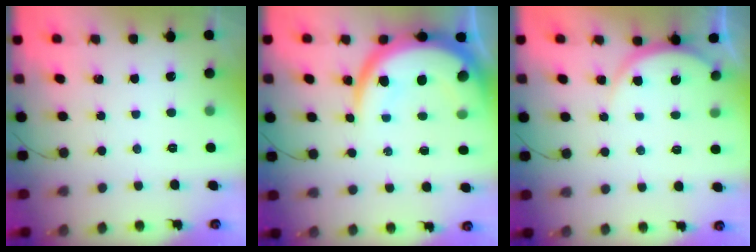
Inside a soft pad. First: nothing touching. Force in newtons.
{"total": 15.0, "press": 14.9, "slide": 1.3}
{"total": 4.7, "press": 4.7, "slide": 0.5}